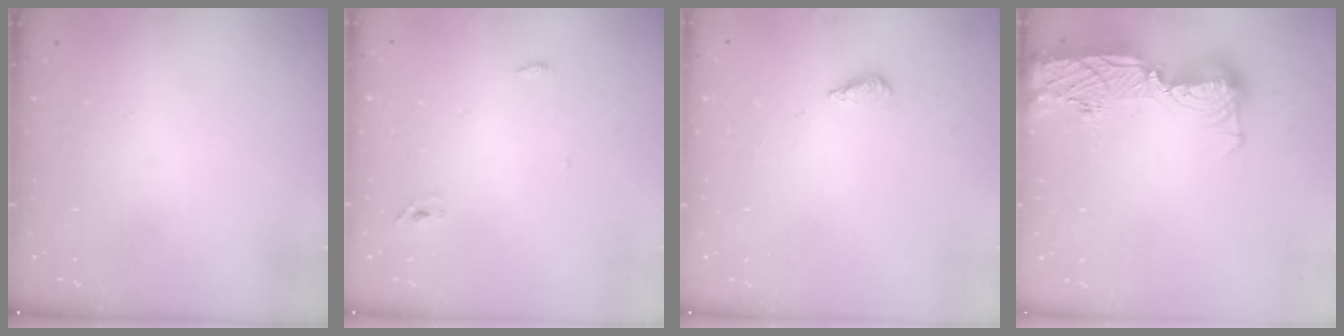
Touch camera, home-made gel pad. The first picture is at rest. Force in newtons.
{"total": 3.0, "press": 2.8, "slide": 1.1}
{"total": 2.3, "press": 2.2, "slide": 0.8}
{"total": 17.0, "press": 16.3, "slide": 4.7}